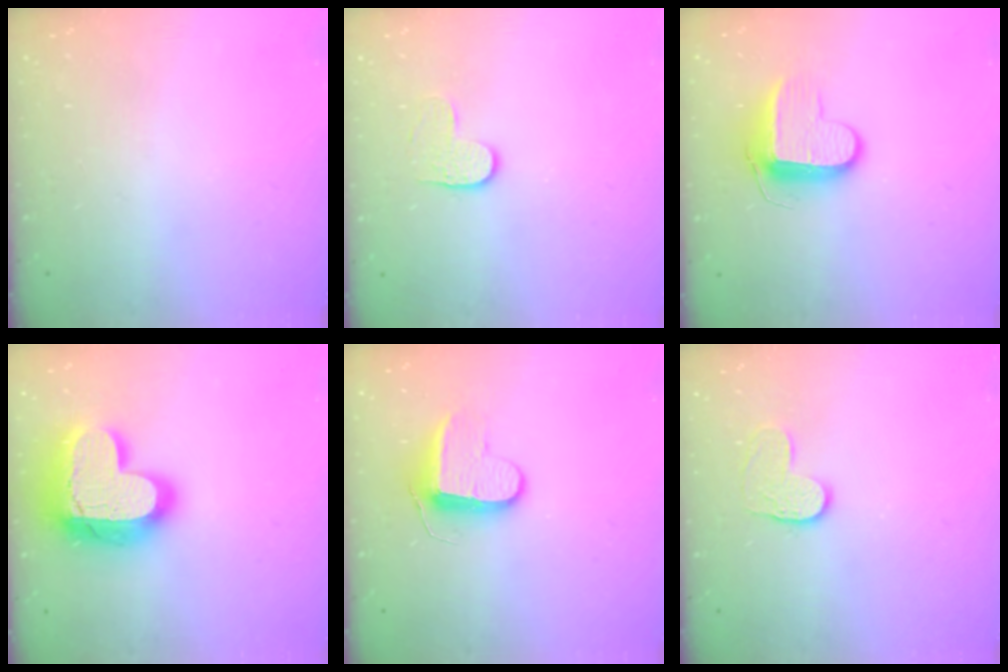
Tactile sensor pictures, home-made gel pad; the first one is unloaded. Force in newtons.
{"total": 4.0, "press": 4.0, "slide": 0.4}
{"total": 9.6, "press": 9.6, "slide": 0.6}
{"total": 23.6, "press": 23.5, "slide": 2.0}
{"total": 9.6, "press": 9.6, "slide": 0.3}
{"total": 7.6, "press": 7.6, "slide": 0.4}